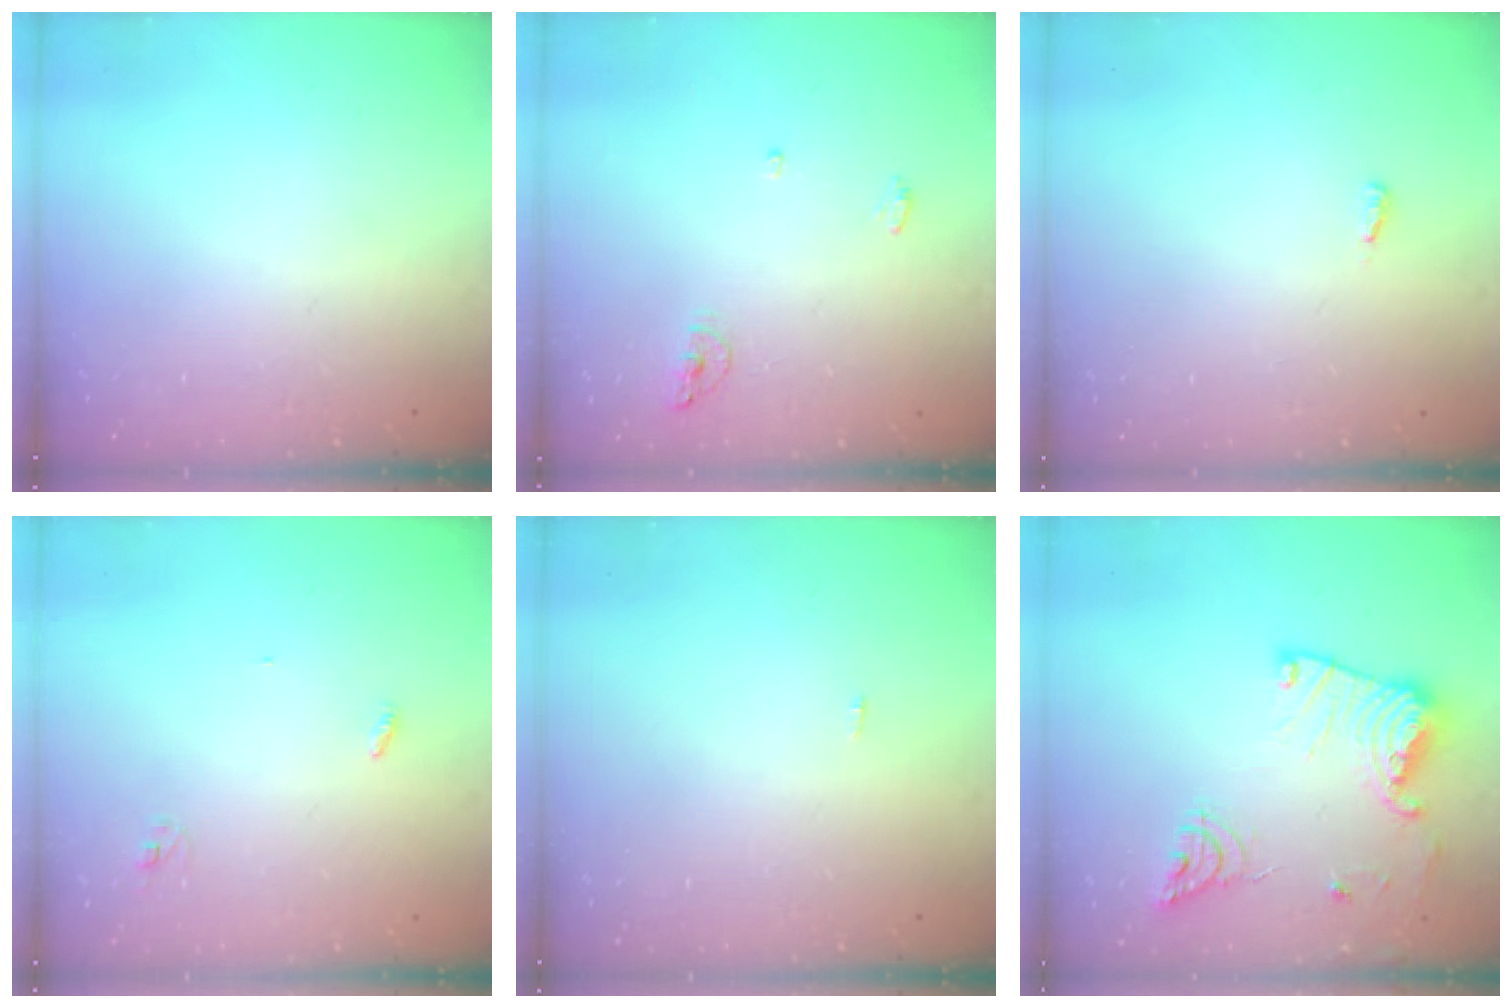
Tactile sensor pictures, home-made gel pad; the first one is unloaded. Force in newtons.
{"total": 5.7, "press": 5.7, "slide": 0.9}
{"total": 2.6, "press": 2.4, "slide": 1.0}
{"total": 2.8, "press": 2.8, "slide": 0.2}
{"total": 6.1, "press": 1.7, "slide": 5.9}
{"total": 17.8, "press": 17.8, "slide": 1.6}